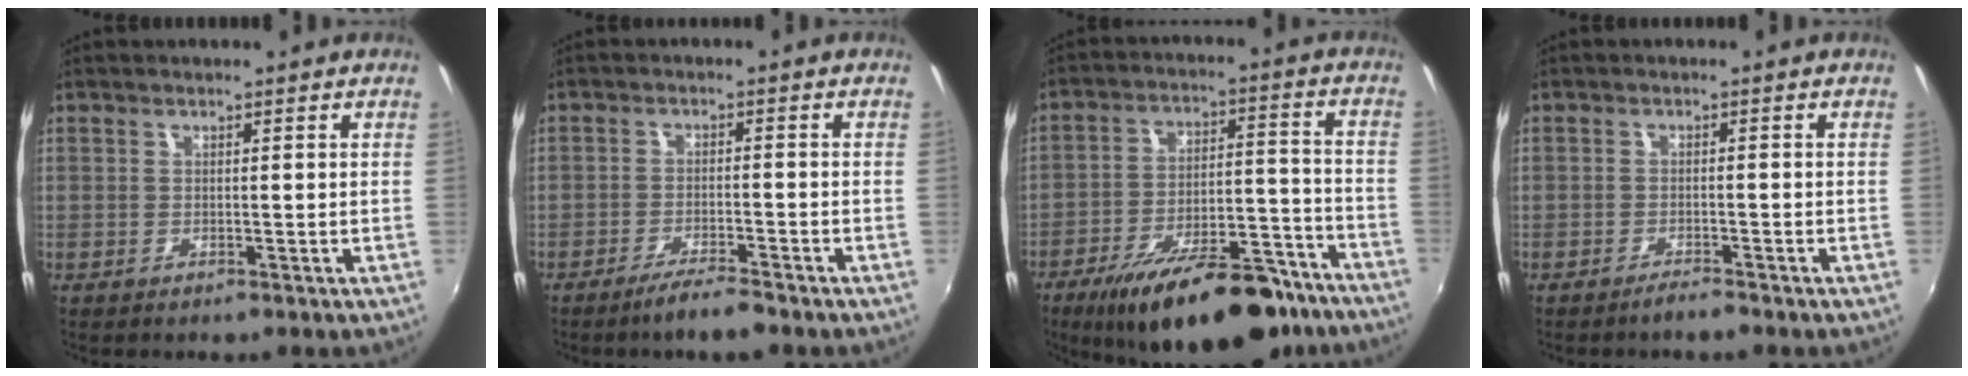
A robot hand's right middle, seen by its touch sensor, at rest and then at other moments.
{"total": 4.8, "force": [-3.9, 0.3, 2.7], "torque": [-0.065, -0.004, -0.070]}
{"total": 22.5, "force": [-16.9, 7.7, 12.7], "torque": [-0.204, -0.008, -0.236]}
{"total": 1.8, "force": [-1.7, 0.1, 0.6], "torque": [-0.019, -0.004, -0.031]}